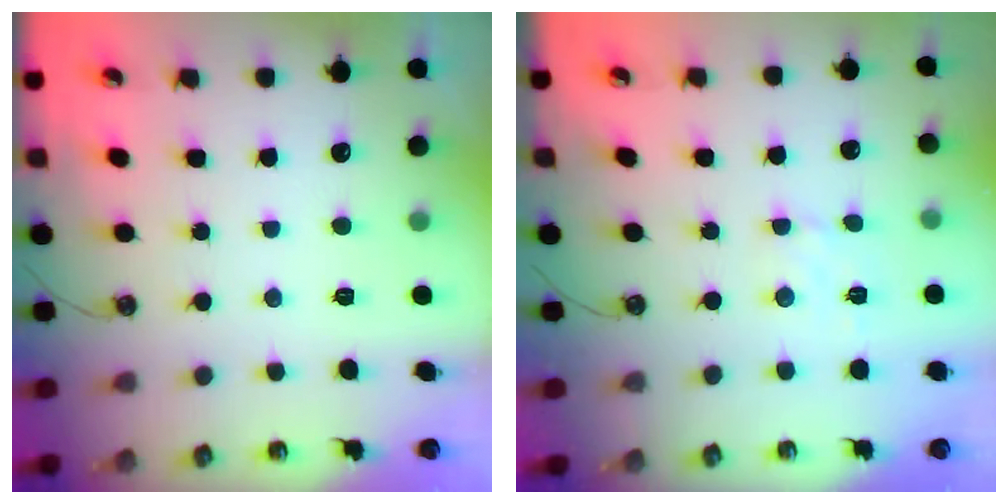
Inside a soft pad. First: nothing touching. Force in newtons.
{"total": 2.1, "press": 2.0, "slide": 0.6}